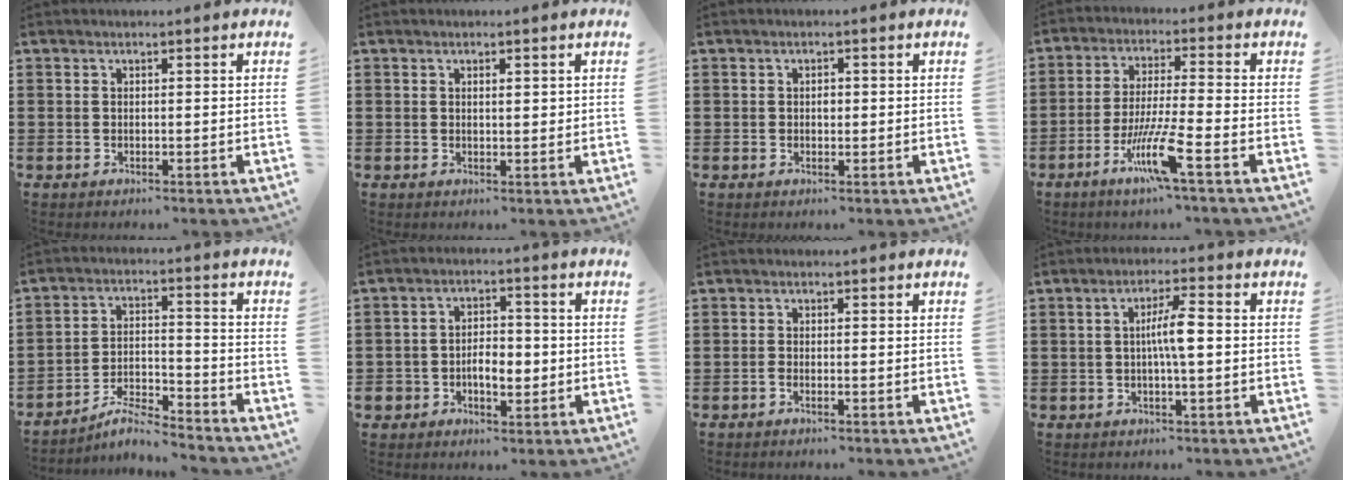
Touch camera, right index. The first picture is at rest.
{"total": 1.2, "force": [0.4, 0.4, 1.1], "torque": [-0.021, 0.005, 0.005]}
{"total": 1.2, "force": [0.1, 0.7, 1.0], "torque": [-0.019, 0.003, 0.000]}
{"total": 8.9, "force": [-4.8, 0.3, 7.5], "torque": [-0.153, -0.010, -0.093]}
{"total": 5.8, "force": [-5.4, 0.5, 2.2], "torque": [-0.051, -0.001, -0.107]}
{"total": 5.0, "force": [-1.4, 3.7, 3.1], "torque": [-0.064, 0.011, -0.028]}
{"total": 0.9, "force": [-0.7, 0.1, 0.6], "torque": [-0.012, -0.004, -0.011]}
{"total": 5.1, "force": [-0.1, 0.7, 5.1], "torque": [-0.091, 0.003, -0.006]}